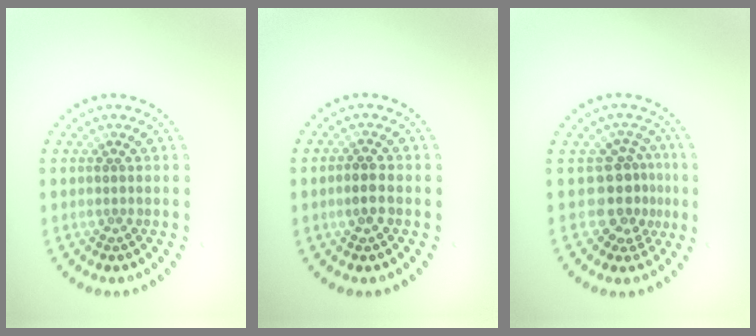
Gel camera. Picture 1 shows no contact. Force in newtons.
{"total": 1.9, "press": 1.8, "slide": 0.4}
{"total": 3.5, "press": 2.8, "slide": 2.2}